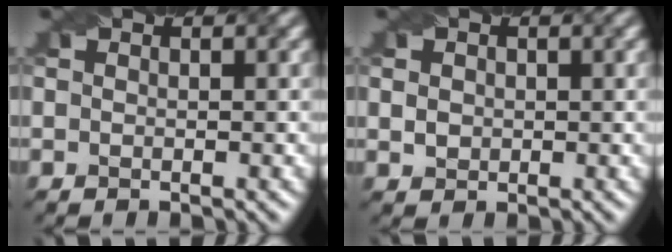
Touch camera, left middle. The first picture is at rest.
{"total": 1.4, "force": [0.3, 1.2, 0.7], "torque": [-0.013, -0.001, 0.007]}